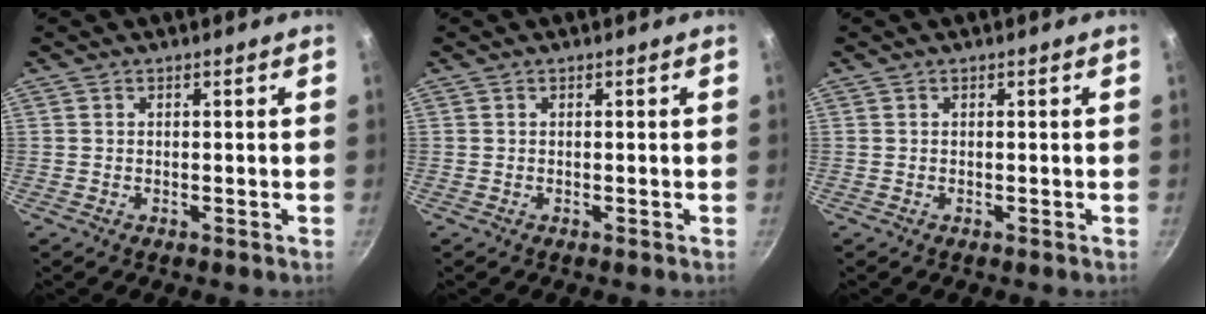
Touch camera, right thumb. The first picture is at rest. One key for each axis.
{"total": 0.0}
{"total": 0.0}